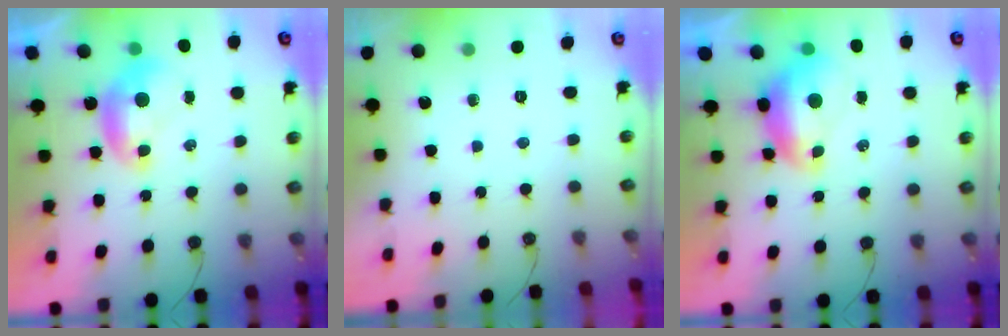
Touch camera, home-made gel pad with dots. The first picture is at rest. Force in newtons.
{"total": 0.0}
{"total": 1.3, "press": 1.2, "slide": 0.6}